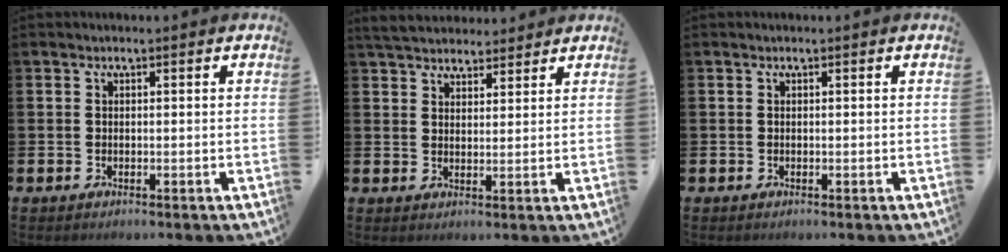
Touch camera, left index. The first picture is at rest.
{"total": 5.0, "force": [4.8, 1.3, 0.6], "torque": [-0.033, -0.015, 0.090]}
{"total": 0.0}